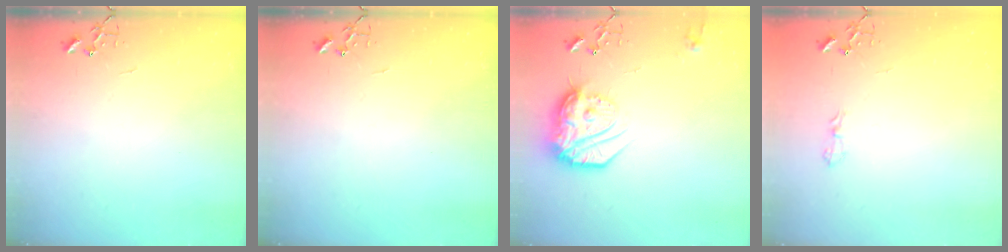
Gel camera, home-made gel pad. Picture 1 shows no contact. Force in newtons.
{"total": 0.0}
{"total": 20.0, "press": 19.9, "slide": 1.6}
{"total": 6.6, "press": 6.5, "slide": 0.7}